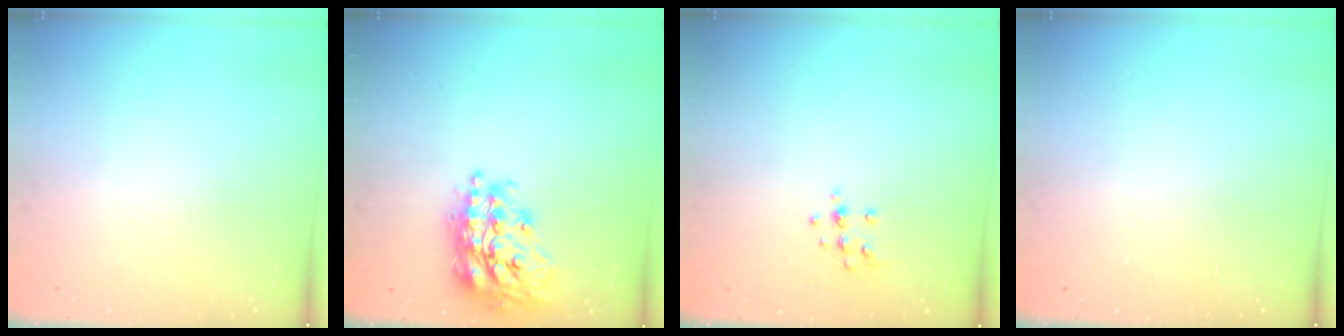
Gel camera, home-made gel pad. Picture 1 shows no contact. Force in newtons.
{"total": 20.7, "press": 20.6, "slide": 1.6}
{"total": 9.0, "press": 8.9, "slide": 0.8}
{"total": 0.0}